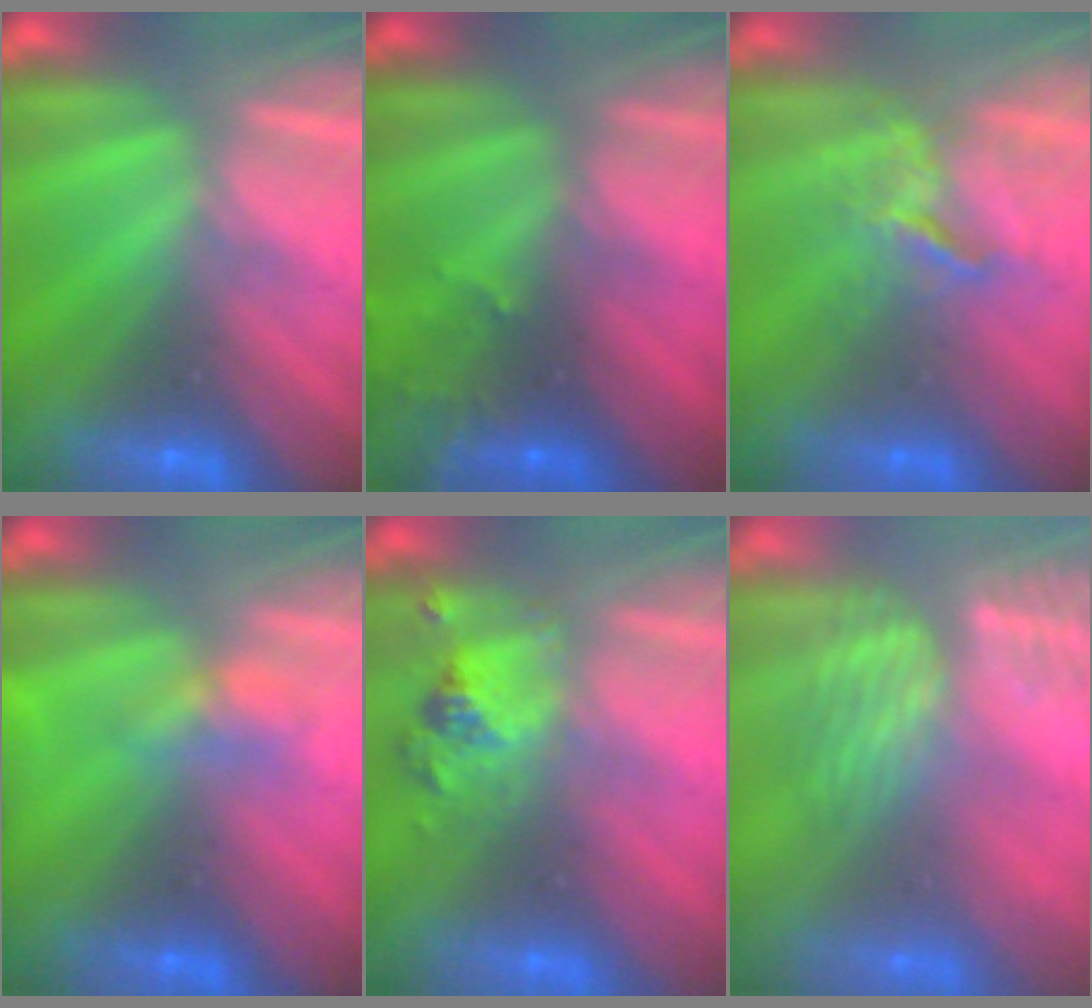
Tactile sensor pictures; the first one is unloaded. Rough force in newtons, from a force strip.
{"total": 7.0}
{"total": 3.4}
{"total": 4.8}
{"total": 2.4}
{"total": 4.0}